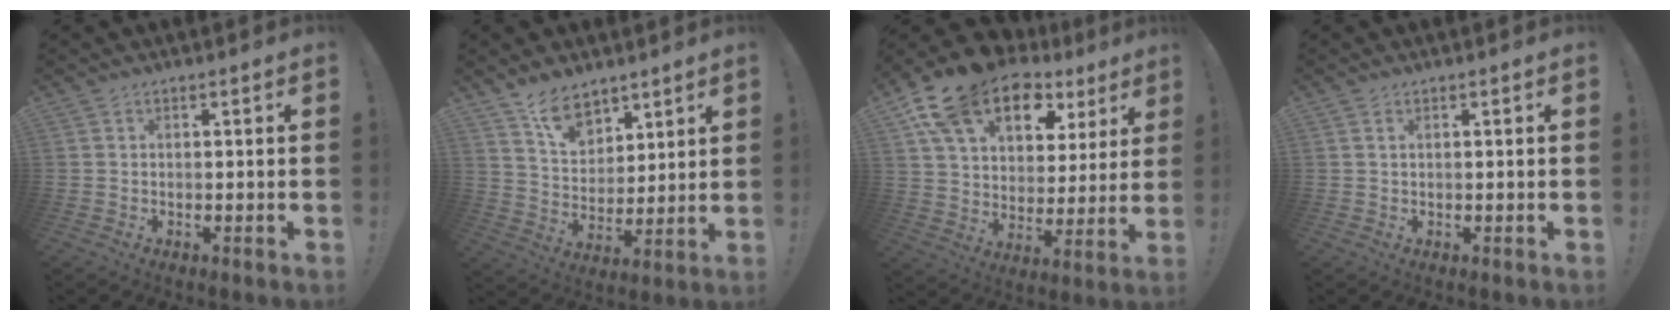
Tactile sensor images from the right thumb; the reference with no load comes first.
{"total": 10.4, "force": [7.7, 6.0, 3.6], "torque": [-0.057, -0.054, 0.148]}
{"total": 19.9, "force": [12.3, 11.2, 10.9], "torque": [-0.180, -0.069, 0.222]}
{"total": 0.7, "force": [0.4, 0.2, 0.6], "torque": [-0.011, 0.001, 0.007]}